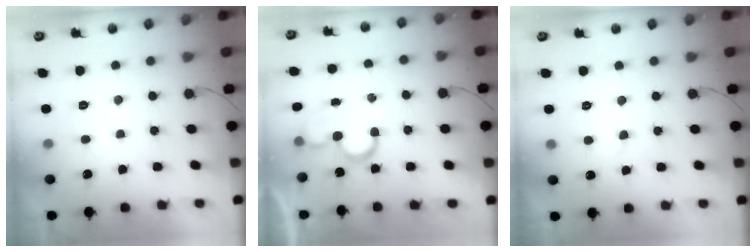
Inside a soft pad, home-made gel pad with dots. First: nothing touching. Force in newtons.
{"total": 6.8, "press": 6.8, "slide": 0.7}
{"total": 2.5, "press": 2.4, "slide": 0.3}